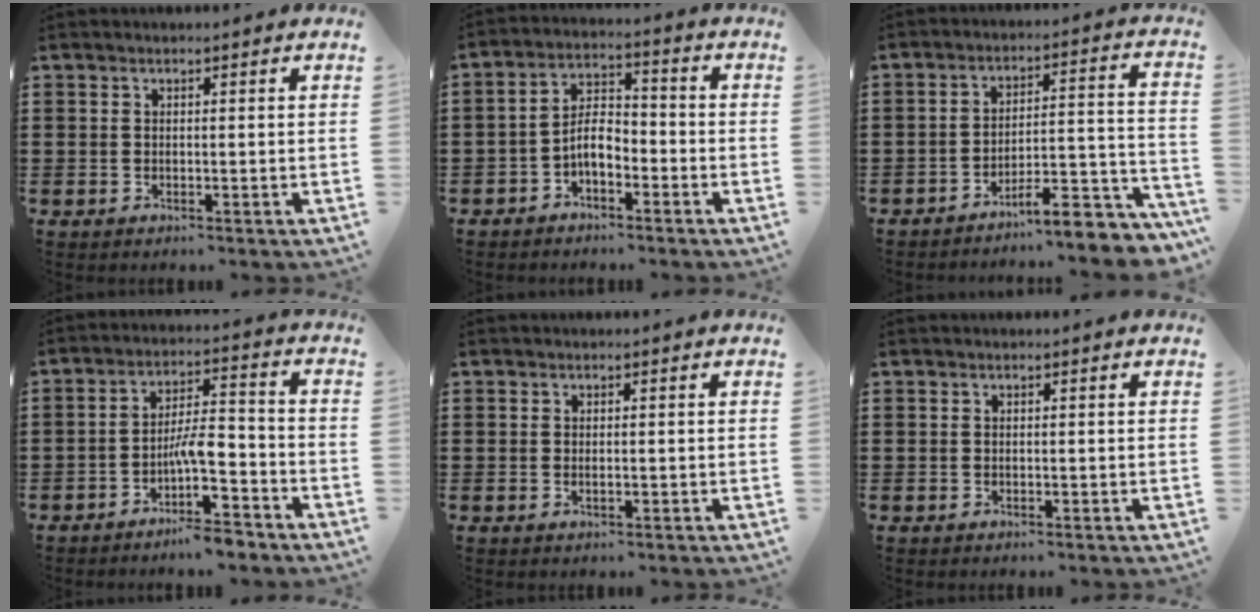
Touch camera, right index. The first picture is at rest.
{"total": 4.9, "force": [-2.3, 2.3, 3.7], "torque": [-0.080, 0.008, -0.048]}
{"total": 7.3, "force": [-6.1, 1.3, 3.8], "torque": [-0.054, 0.001, -0.113]}
{"total": 7.3, "force": [-4.4, 2.0, 5.4], "torque": [-0.105, 0.002, -0.087]}
{"total": 0.6, "force": [0.0, 0.1, 0.6], "torque": [-0.013, -0.003, 0.002]}
{"total": 0.0}